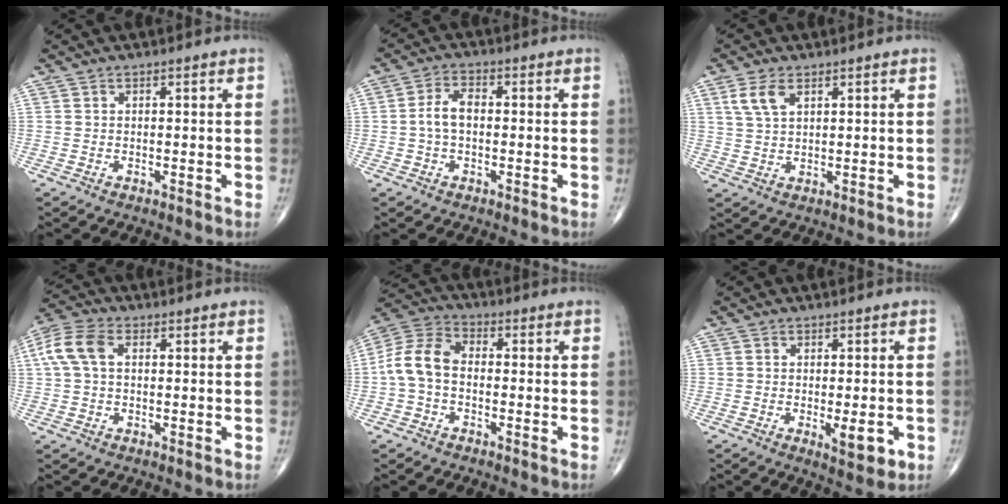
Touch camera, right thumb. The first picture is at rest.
{"total": 5.0, "force": [-0.3, 3.0, 4.0], "torque": [-0.078, 0.018, -0.012]}
{"total": 5.0, "force": [2.3, 2.5, 3.6], "torque": [-0.074, 0.001, 0.053]}
{"total": 7.6, "force": [1.4, 4.7, 5.7], "torque": [-0.139, 0.024, 0.025]}
{"total": 8.8, "force": [-1.1, 6.0, 6.4], "torque": [-0.123, 0.028, -0.036]}
{"total": 5.5, "force": [-1.5, 1.9, 4.9], "torque": [-0.061, -0.010, -0.016]}